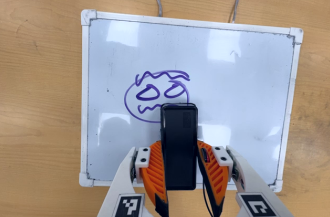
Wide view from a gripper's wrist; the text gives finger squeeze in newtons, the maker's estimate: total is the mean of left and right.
{"total": 4.5, "left": 3.4, "right": 5.6}